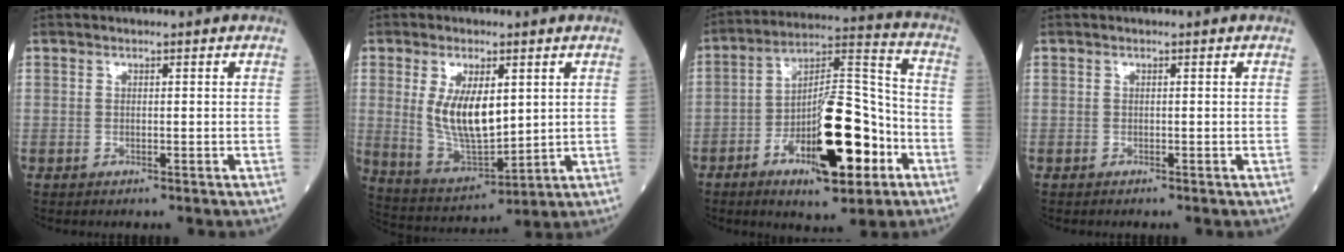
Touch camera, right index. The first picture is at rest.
{"total": 10.9, "force": [2.2, 4.2, 9.8], "torque": [-0.194, -0.008, 0.051]}
{"total": 17.5, "force": [-6.7, 4.9, 15.4], "torque": [-0.261, 0.008, -0.101]}
{"total": 0.0}